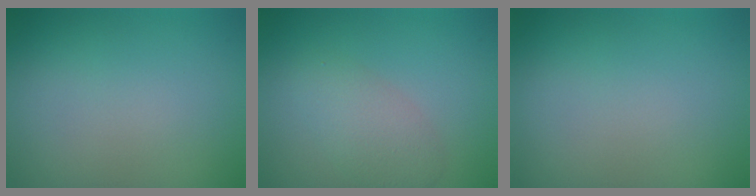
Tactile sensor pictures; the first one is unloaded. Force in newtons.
{"total": 3.2, "press": 3.2, "slide": 0.1}
{"total": 0.0}